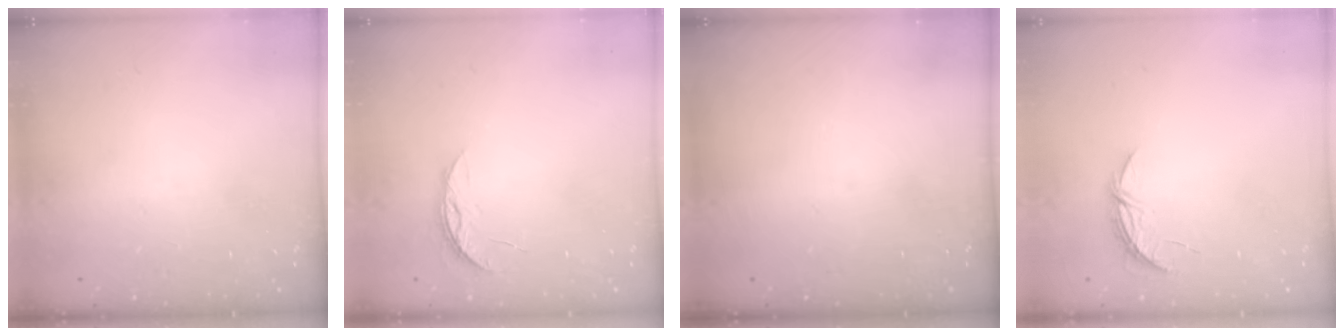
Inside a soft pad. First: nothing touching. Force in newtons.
{"total": 4.5, "press": 4.5, "slide": 0.4}
{"total": 0.0}
{"total": 5.0, "press": 5.0, "slide": 0.4}